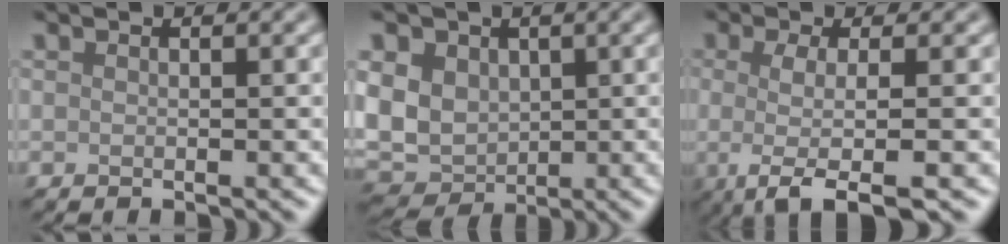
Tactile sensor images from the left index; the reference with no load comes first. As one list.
[{"total": 7.4, "force": [1.2, 5.9, 4.3], "torque": [-0.095, 0.011, 0.011]}, {"total": 4.9, "force": [-1.3, 1.3, 4.6], "torque": [-0.071, -0.011, -0.033]}]